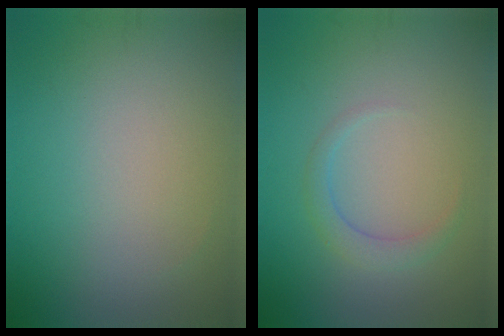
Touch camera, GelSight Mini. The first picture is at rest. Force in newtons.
{"total": 1.7, "press": 1.7, "slide": 0.1}